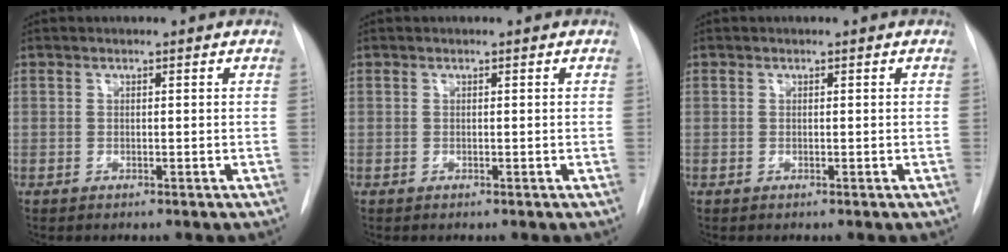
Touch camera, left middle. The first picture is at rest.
{"total": 0.0}
{"total": 0.0}